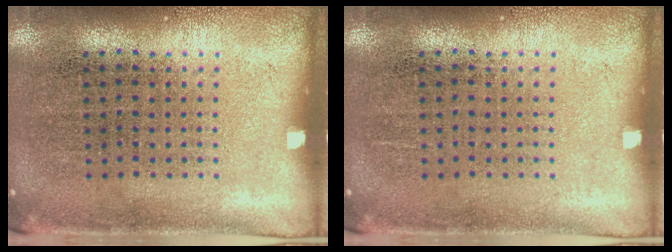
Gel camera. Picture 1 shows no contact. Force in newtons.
{"total": 0.0}